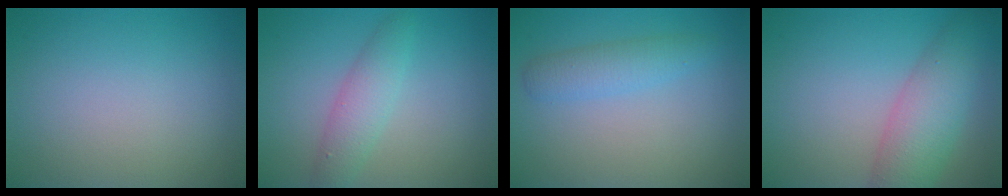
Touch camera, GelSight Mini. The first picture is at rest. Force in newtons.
{"total": 2.8, "press": 2.8, "slide": 0.1}
{"total": 2.4, "press": 2.4, "slide": 0.1}
{"total": 5.5, "press": 5.5, "slide": 0.2}